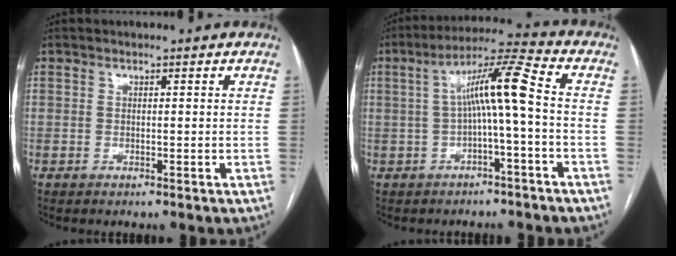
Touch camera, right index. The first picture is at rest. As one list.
[{"total": 8.7, "force": [-0.3, -0.1, 8.7], "torque": [-0.148, 0.033, -0.007]}]